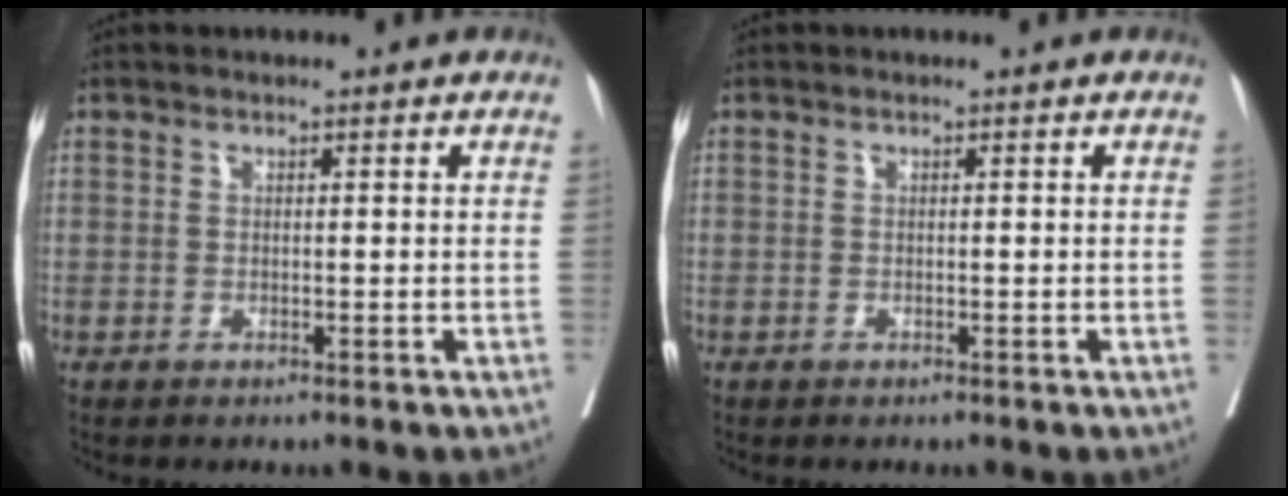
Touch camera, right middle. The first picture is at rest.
{"total": 0.0}